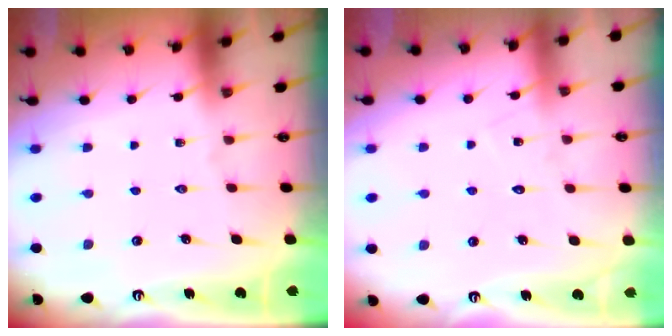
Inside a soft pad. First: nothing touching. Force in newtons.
{"total": 5.6, "press": 5.6, "slide": 0.3}